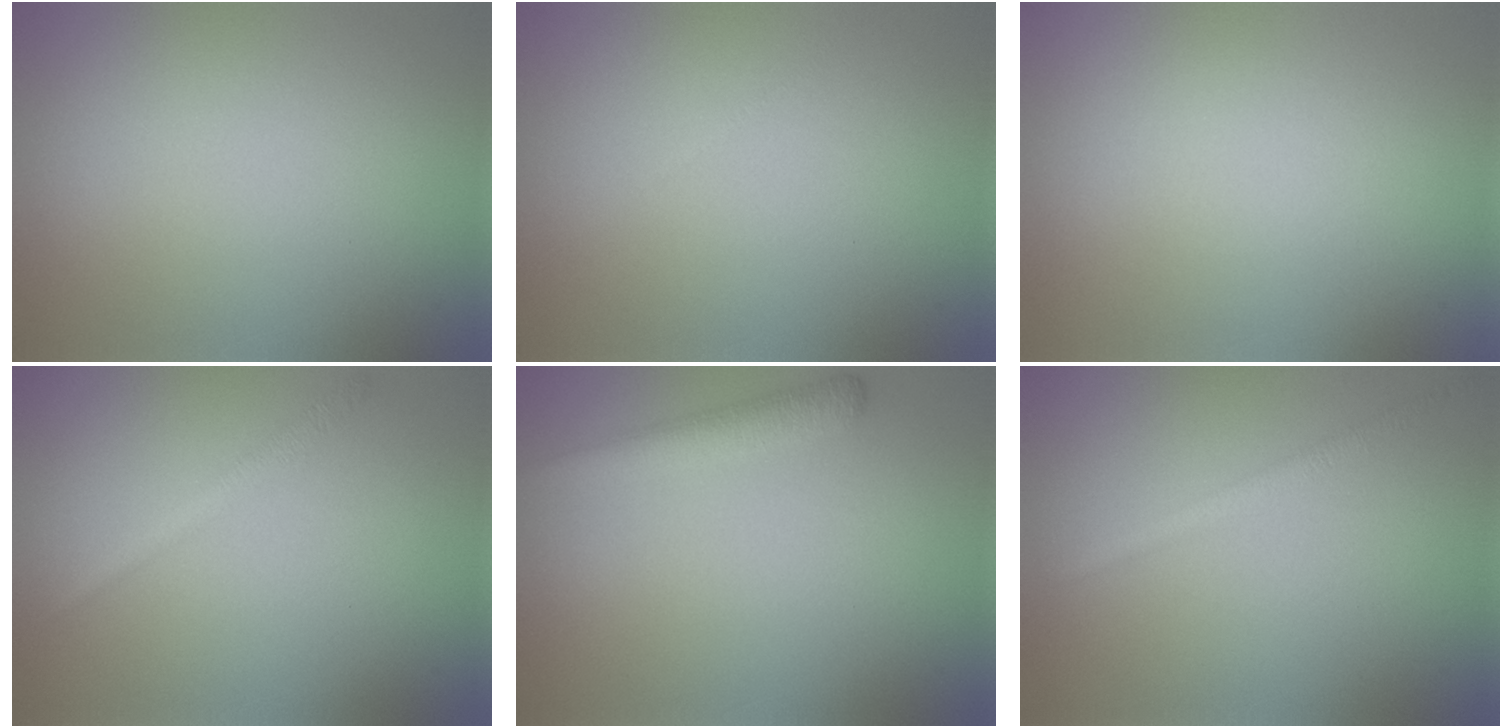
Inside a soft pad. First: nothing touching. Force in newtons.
{"total": 0.0}
{"total": 0.0}
{"total": 1.2, "press": 1.2, "slide": 0.0}
{"total": 2.4, "press": 2.4, "slide": 0.1}
{"total": 1.5, "press": 1.5, "slide": 0.1}